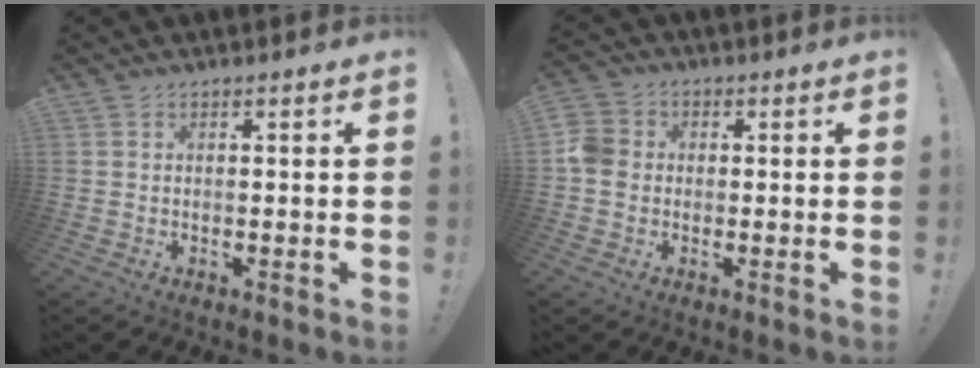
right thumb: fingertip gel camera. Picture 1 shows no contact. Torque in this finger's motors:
{"motor_torque": [1.19, 1.17, 0.71, -0.57, 0.02]}